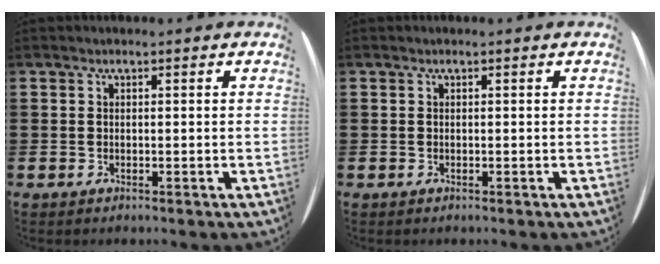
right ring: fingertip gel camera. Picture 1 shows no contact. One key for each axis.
{"total": 0.0}